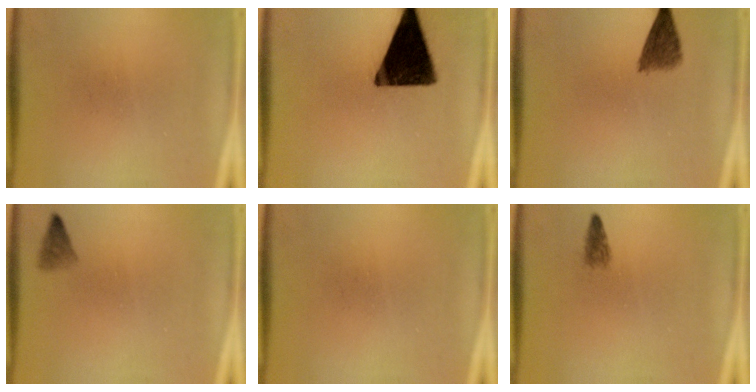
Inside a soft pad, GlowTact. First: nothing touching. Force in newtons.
{"total": 16.3}
{"total": 4.0}
{"total": 1.6}
{"total": 0.0}
{"total": 1.4}